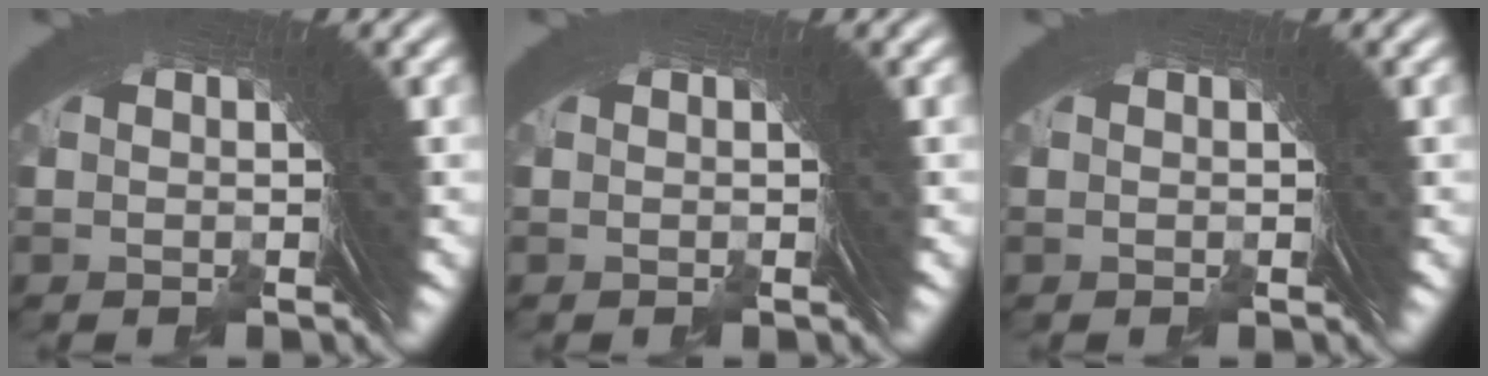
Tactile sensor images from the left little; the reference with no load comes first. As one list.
[{"total": 0.0}, {"total": 0.0}]